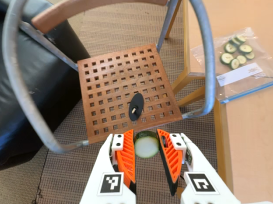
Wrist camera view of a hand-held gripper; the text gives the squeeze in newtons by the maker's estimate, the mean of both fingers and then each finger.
{"total": 11.3, "left": 11.7, "right": 11.0}